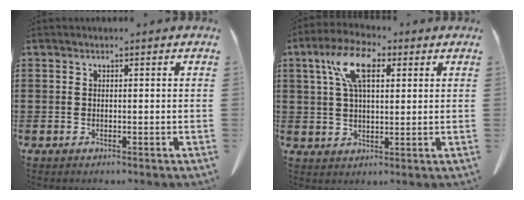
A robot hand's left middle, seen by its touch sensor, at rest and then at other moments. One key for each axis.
{"total": 9.0, "fx": 3.6, "fy": 4.0, "fz": 7.1, "tx": -0.157, "ty": 0.012, "tz": 0.063}